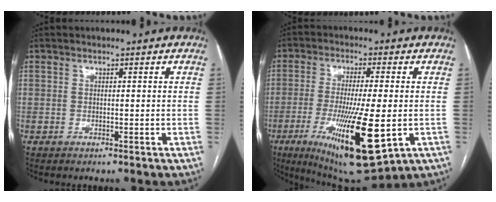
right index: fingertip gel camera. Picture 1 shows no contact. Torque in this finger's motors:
{"motor_torque": [2.14, 0.00, 0.95, 0.21]}